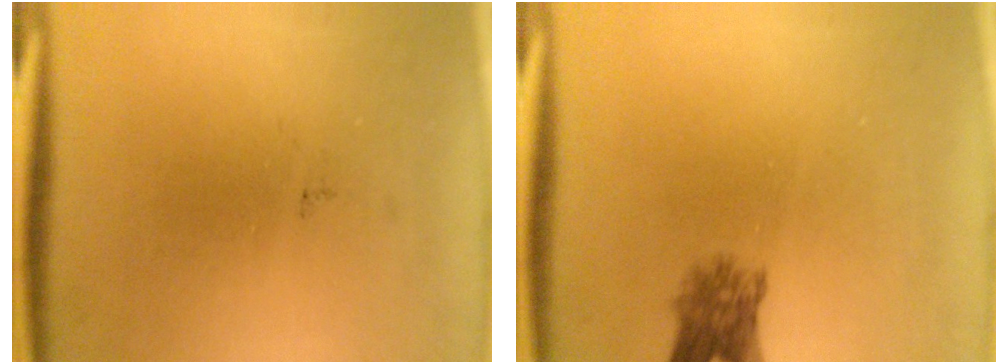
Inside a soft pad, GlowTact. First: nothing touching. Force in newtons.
{"total": 3.8}